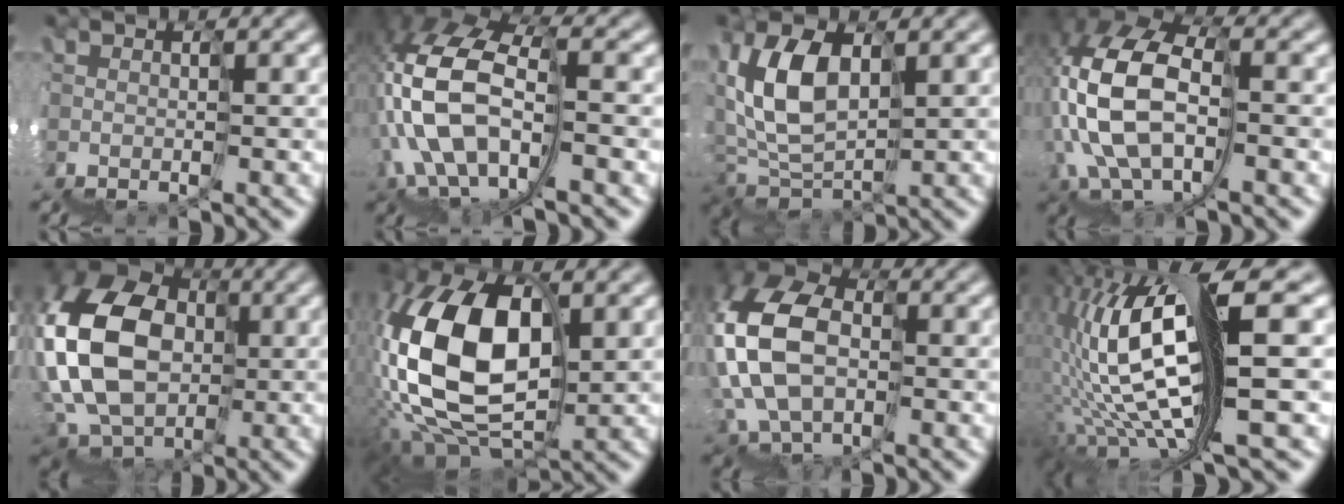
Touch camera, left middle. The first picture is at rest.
{"total": 8.8, "force": [0.3, 5.1, 7.2], "torque": [-0.172, 0.036, 0.000]}
{"total": 4.8, "force": [3.7, 2.4, 1.8], "torque": [-0.045, 0.043, 0.057]}
{"total": 8.1, "force": [0.8, 5.0, 6.3], "torque": [-0.174, 0.038, 0.005]}
{"total": 11.9, "force": [2.1, 9.2, 7.3], "torque": [-0.158, 0.048, 0.006]}
{"total": 12.0, "force": [2.6, 6.9, 9.4], "torque": [-0.208, 0.041, 0.026]}
{"total": 9.0, "force": [2.2, 6.6, 5.8], "torque": [-0.151, 0.034, 0.022]}
{"total": 12.0, "force": [3.9, 2.2, 11.2], "torque": [-0.226, 0.038, 0.086]}